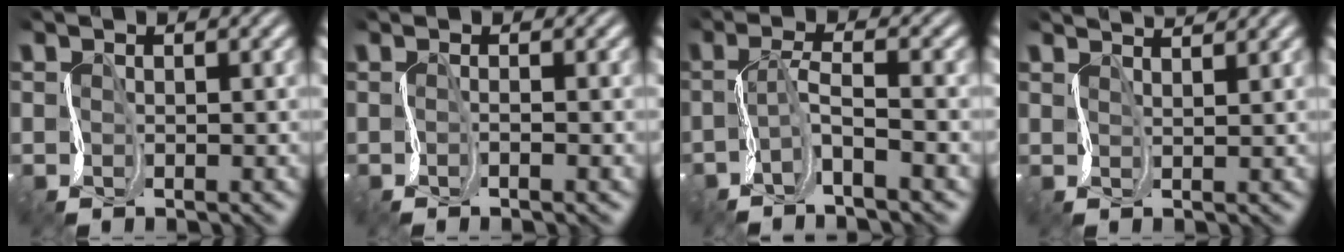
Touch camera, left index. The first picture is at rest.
{"total": 0.8, "force": [0.0, -0.2, 0.7], "torque": [-0.009, -0.005, -0.003]}
{"total": 2.8, "force": [-1.3, -0.1, 2.5], "torque": [-0.047, 0.006, -0.036]}
{"total": 3.0, "force": [2.8, 0.4, 1.2], "torque": [-0.008, 0.012, 0.022]}